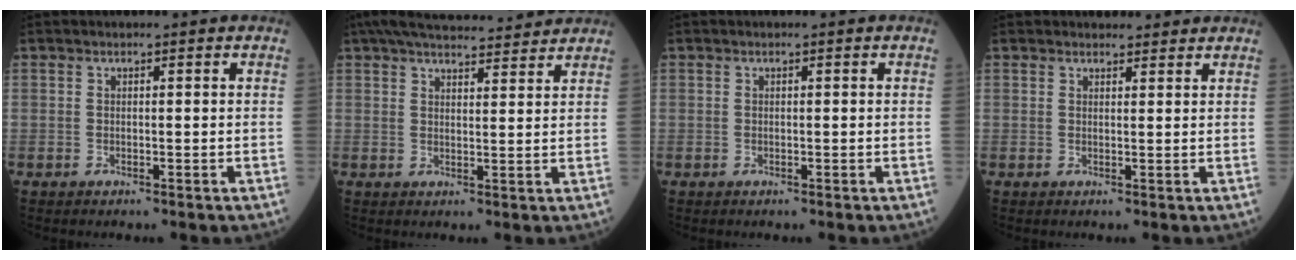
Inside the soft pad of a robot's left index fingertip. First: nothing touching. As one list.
[{"total": 14.6, "force": [13.4, 2.1, 5.3], "torque": [-0.083, 0.038, 0.190]}, {"total": 0.0}, {"total": 2.7, "force": [2.5, 0.9, 0.3], "torque": [-0.007, 0.009, 0.034]}]